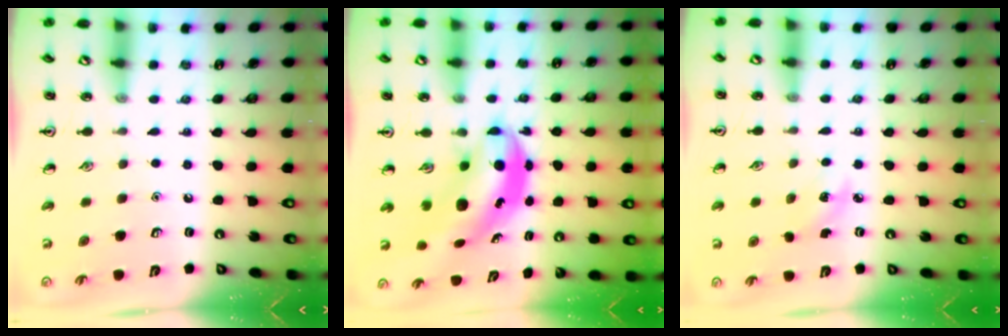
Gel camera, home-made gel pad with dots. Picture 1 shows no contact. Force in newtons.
{"total": 6.4, "press": 6.2, "slide": 1.6}
{"total": 3.5, "press": 3.3, "slide": 1.2}